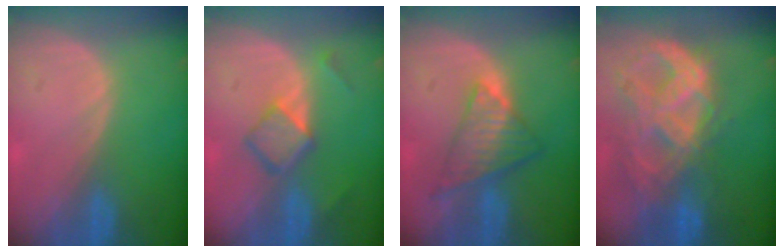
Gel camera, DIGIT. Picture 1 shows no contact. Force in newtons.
{"total": 5.1, "press": 4.7, "slide": 2.0}
{"total": 7.2, "press": 6.5, "slide": 3.2}
{"total": 11.3, "press": 9.6, "slide": 6.0}